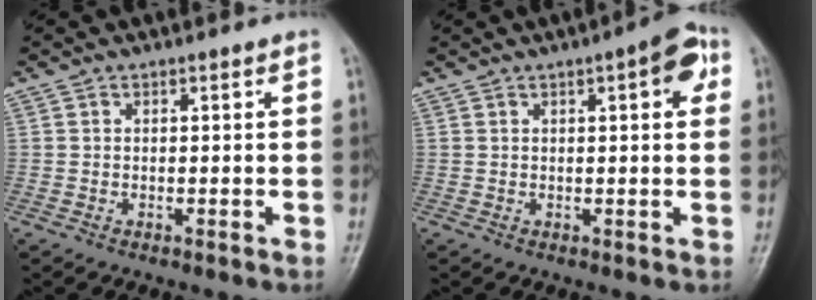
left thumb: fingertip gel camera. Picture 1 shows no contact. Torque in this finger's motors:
{"motor_torque": [0.10, 0.19, 0.15, 0.35, 0.12]}